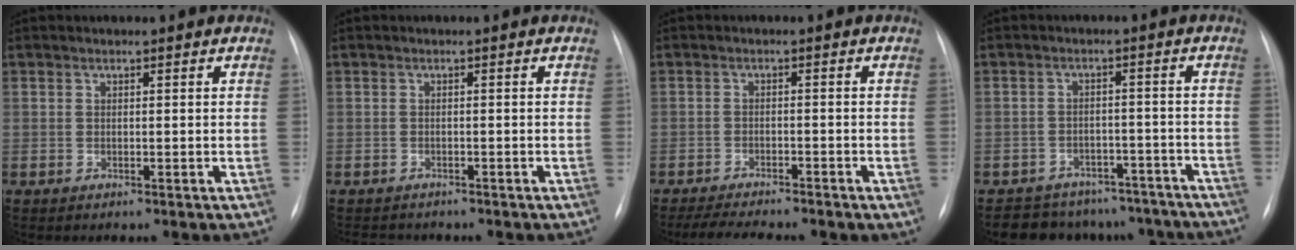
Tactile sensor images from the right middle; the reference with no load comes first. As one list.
[{"total": 3.3, "force": [-3.0, 1.3, 0.5], "torque": [-0.004, -0.003, -0.041]}, {"total": 8.0, "force": [-6.7, 1.7, 4.1], "torque": [-0.065, -0.008, -0.097]}, {"total": 13.1, "force": [-11.6, 5.8, 1.8], "torque": [-0.011, 0.025, -0.131]}]